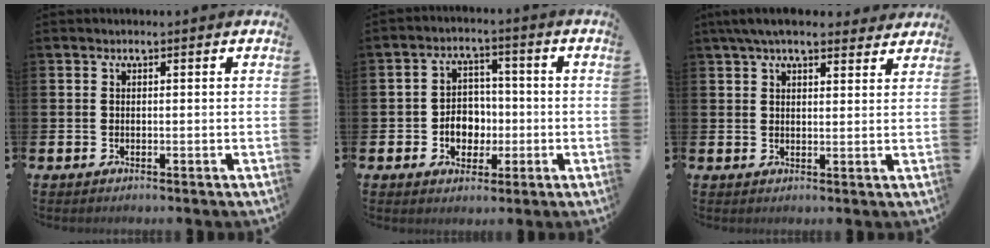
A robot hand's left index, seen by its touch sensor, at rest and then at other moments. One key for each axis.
{"total": 4.9, "fx": -1.1, "fy": 4.2, "fz": 2.3, "tx": -0.034, "ty": 0.004, "tz": -0.030}
{"total": 5.4, "fx": 4.7, "fy": 1.4, "fz": 2.1, "tx": -0.049, "ty": -0.010, "tz": 0.088}